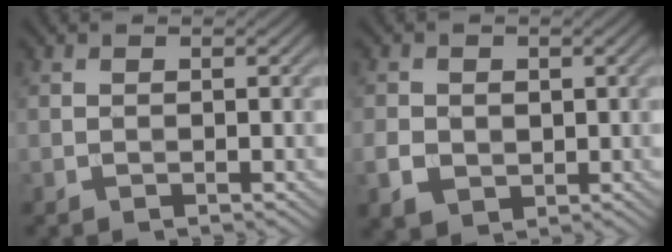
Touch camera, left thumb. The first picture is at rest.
{"total": 3.7, "force": [-0.3, 3.2, 1.8], "torque": [-0.047, -0.006, -0.005]}